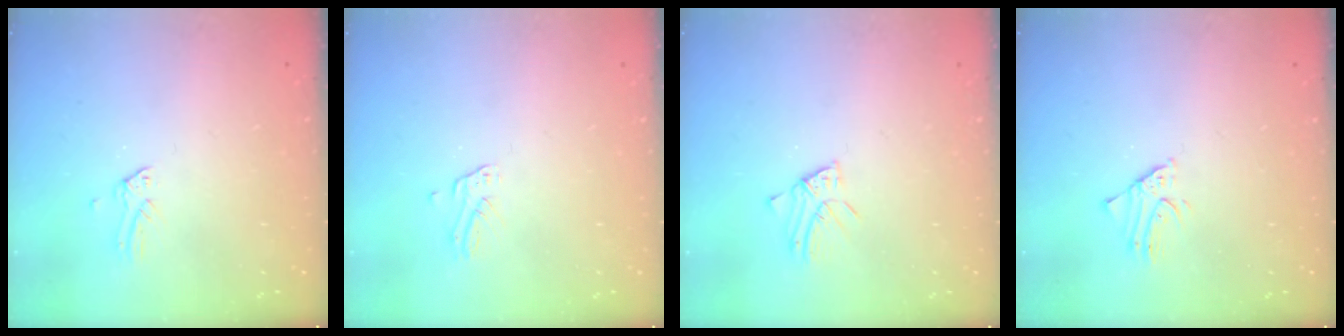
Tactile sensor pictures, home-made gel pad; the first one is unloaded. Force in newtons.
{"total": 2.0, "press": 2.0, "slide": 0.1}
{"total": 3.0, "press": 3.0, "slide": 0.2}
{"total": 1.6, "press": 1.6, "slide": 0.1}